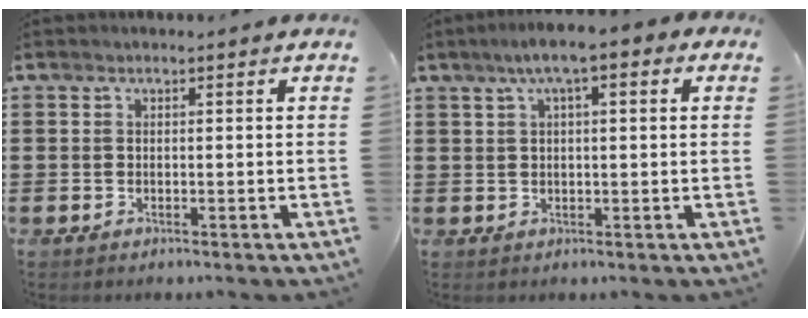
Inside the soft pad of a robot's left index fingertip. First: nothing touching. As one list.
[{"total": 4.7, "force": [1.9, 0.9, 4.2], "torque": [-0.084, 0.008, 0.029]}]